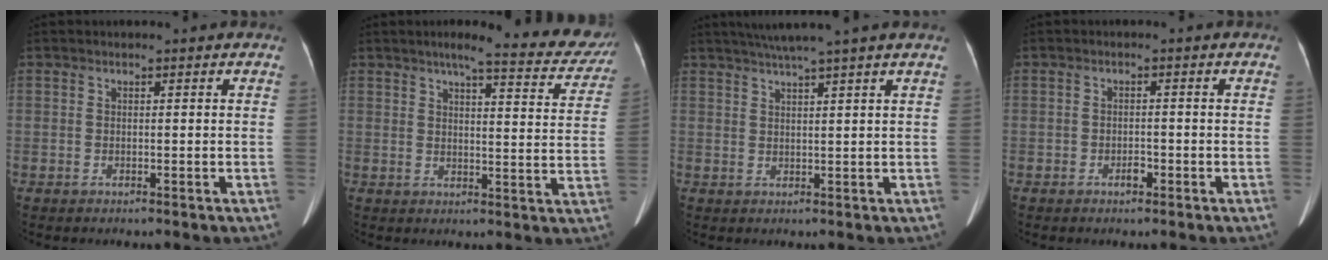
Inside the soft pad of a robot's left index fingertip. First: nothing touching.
{"total": 13.8, "force": [11.9, 2.0, 6.8], "torque": [-0.071, -0.018, 0.125]}
{"total": 7.2, "force": [5.8, -1.7, 4.0], "torque": [-0.060, 0.017, 0.082]}
{"total": 1.3, "force": [-1.0, 0.6, 0.7], "torque": [-0.013, 0.000, -0.016]}